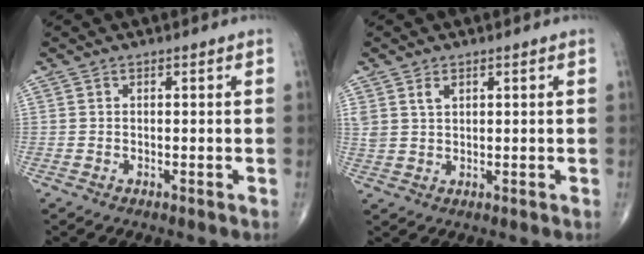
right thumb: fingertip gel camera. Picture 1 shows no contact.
{"total": 2.8, "force": [1.5, 1.7, 1.6], "torque": [-0.033, -0.002, 0.038]}